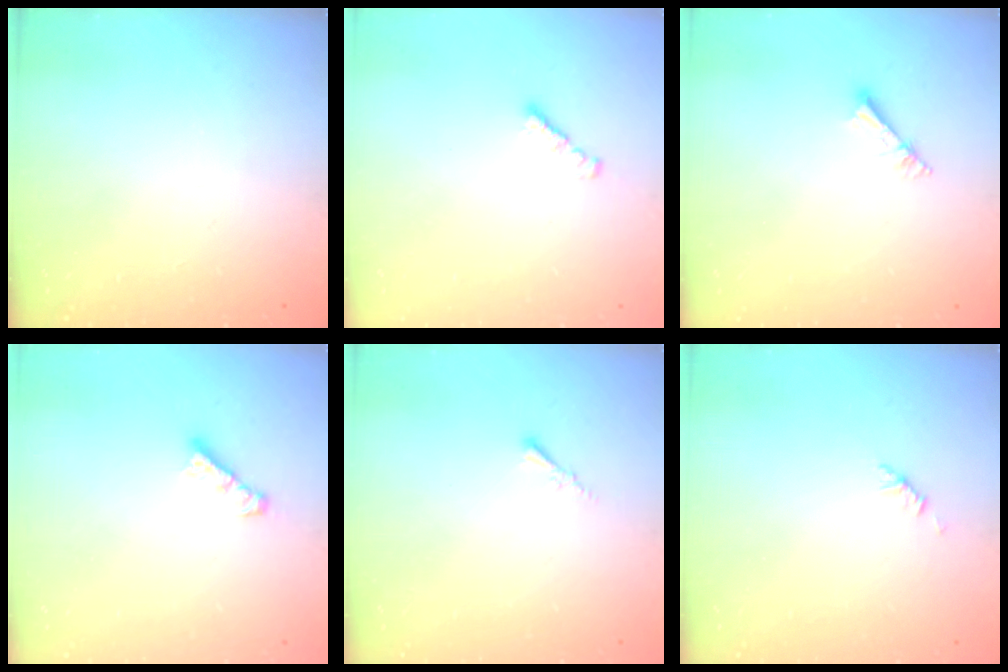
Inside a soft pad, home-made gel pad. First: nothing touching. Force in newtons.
{"total": 1.0, "press": 0.8, "slide": 0.5}
{"total": 2.7, "press": 2.7, "slide": 0.3}
{"total": 3.0, "press": 3.0, "slide": 0.3}
{"total": 0.5, "press": 0.4, "slide": 0.3}
{"total": 1.9, "press": 1.8, "slide": 0.6}